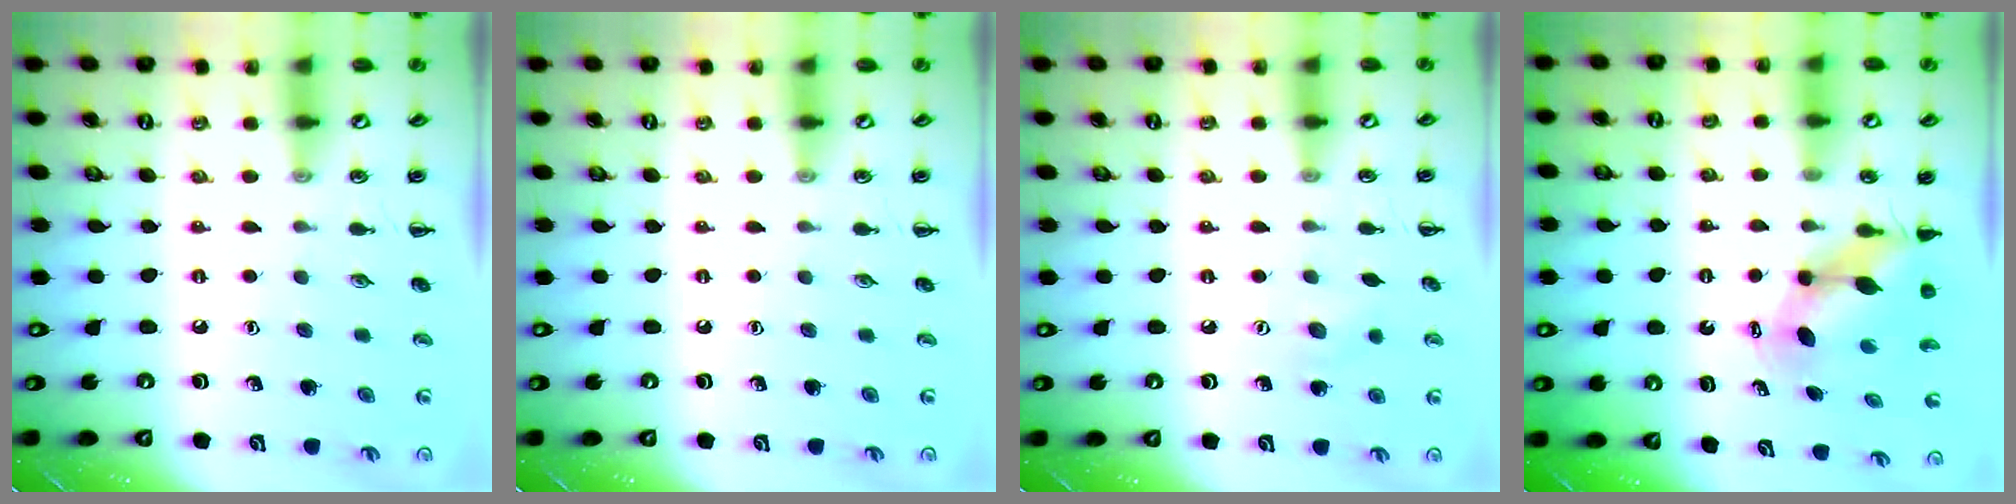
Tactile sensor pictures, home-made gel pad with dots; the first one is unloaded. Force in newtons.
{"total": 0.0}
{"total": 5.8, "press": 5.6, "slide": 1.4}
{"total": 6.7, "press": 6.7, "slide": 0.9}